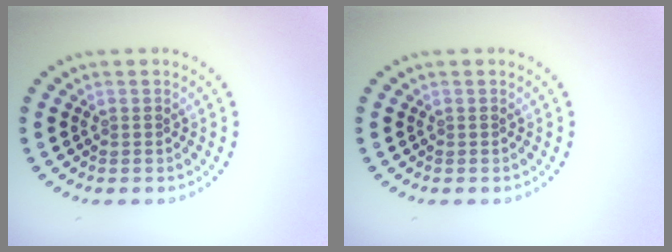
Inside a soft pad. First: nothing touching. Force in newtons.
{"total": 0.0}